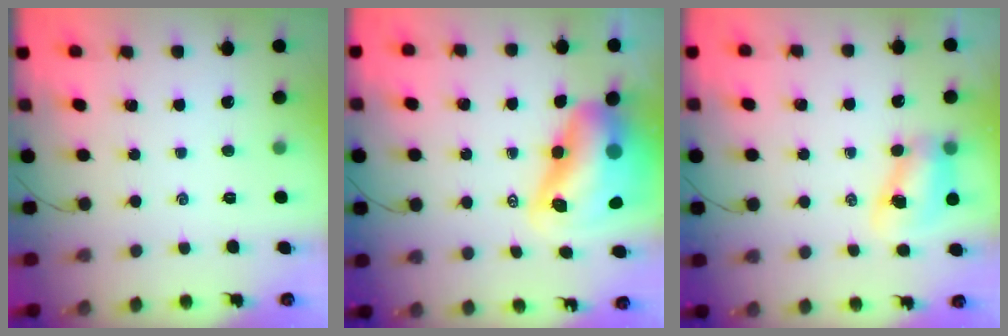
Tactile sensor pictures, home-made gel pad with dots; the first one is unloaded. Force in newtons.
{"total": 15.7, "press": 15.0, "slide": 4.4}
{"total": 7.9, "press": 7.9, "slide": 1.0}